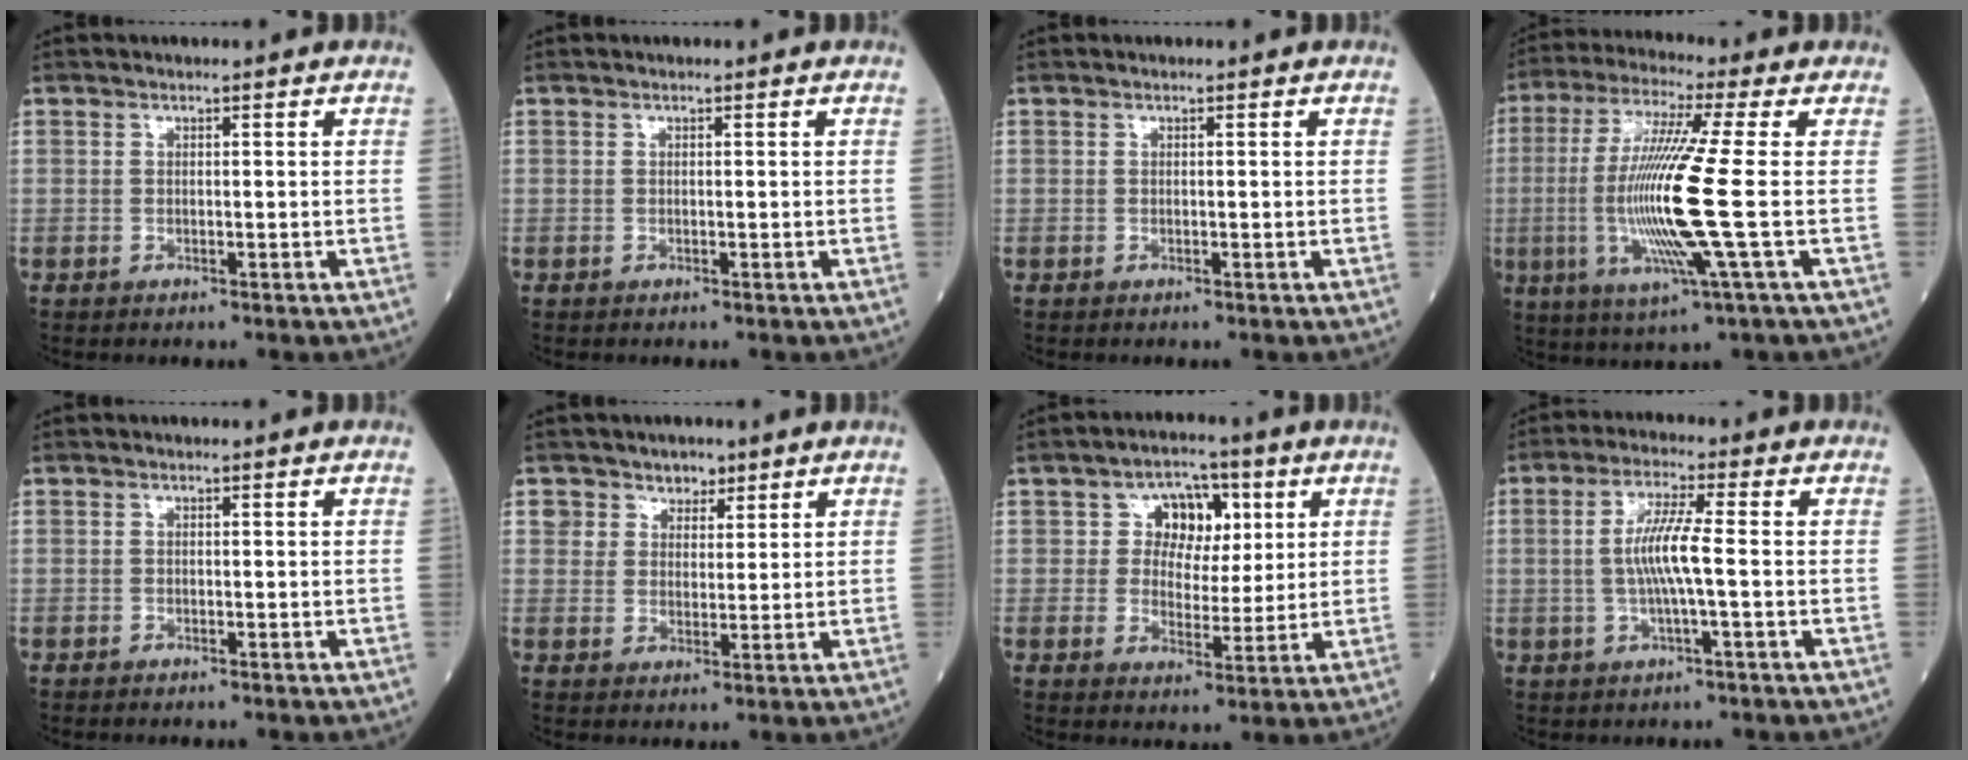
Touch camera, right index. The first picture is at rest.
{"total": 0.0}
{"total": 0.0}
{"total": 14.8, "force": [-1.6, -1.0, 14.6], "torque": [-0.306, -0.015, -0.040]}
{"total": 0.0}
{"total": 3.8, "force": [2.5, 2.9, -0.1], "torque": [0.018, -0.006, 0.036]}
{"total": 6.9, "force": [2.2, 5.3, 3.8], "torque": [-0.049, 0.019, 0.037]}
{"total": 6.4, "force": [-0.3, 0.0, 6.4], "torque": [-0.131, 0.003, -0.007]}